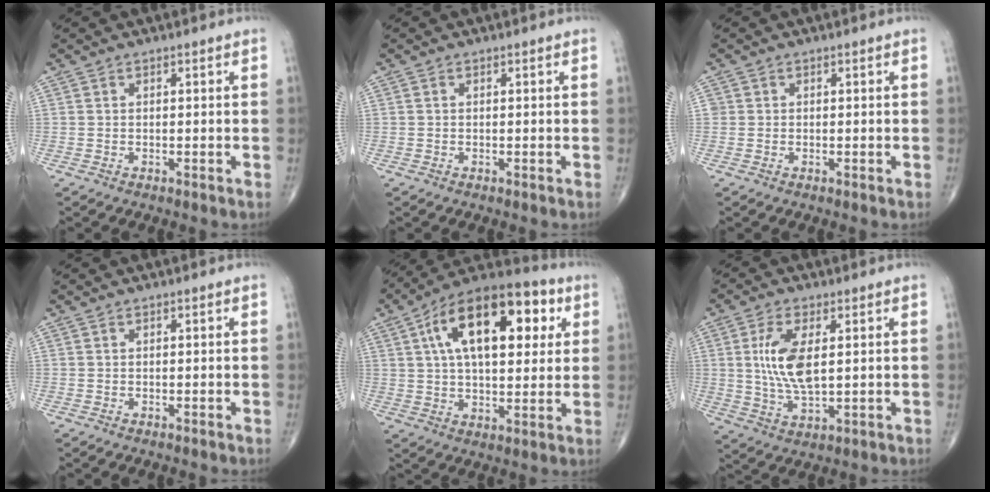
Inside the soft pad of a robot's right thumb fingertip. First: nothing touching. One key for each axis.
{"total": 0.0}
{"total": 0.7, "fx": 0.1, "fy": 0.7, "fz": 0.1, "tx": 0.005, "ty": 0.003, "tz": 0.001}
{"total": 0.0}
{"total": 22.3, "fx": 7.0, "fy": 11.1, "fz": 18.1, "tx": -0.266, "ty": 0.013, "tz": 0.102}
{"total": 9.7, "fx": 1.8, "fy": 4.2, "fz": 8.5, "tx": -0.173, "ty": -0.012, "tz": 0.040}